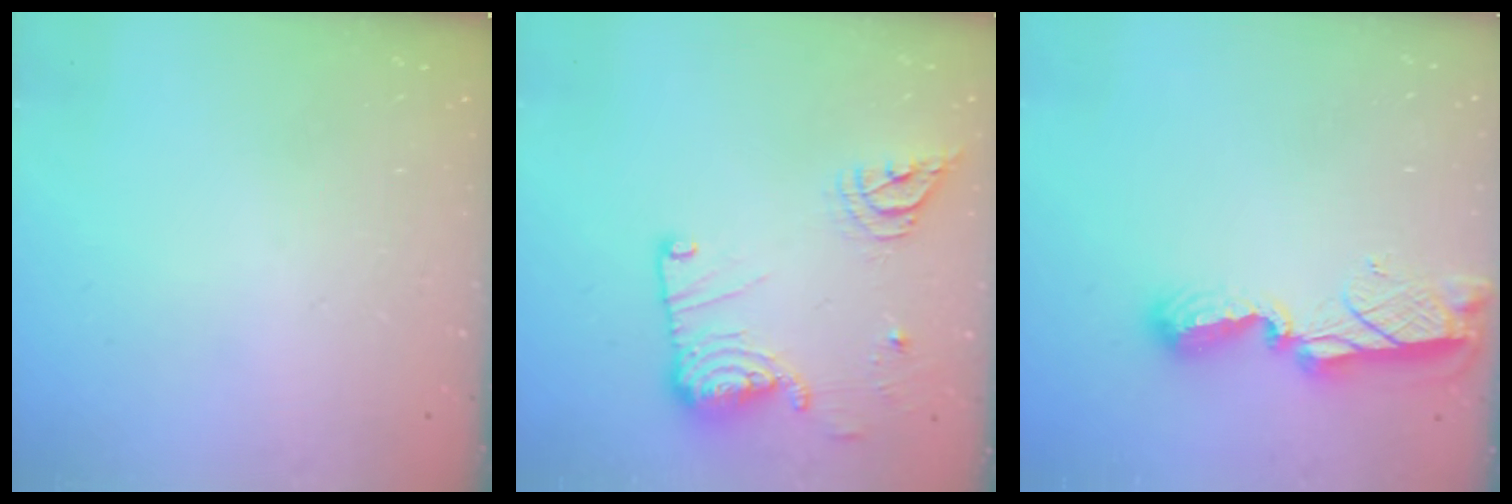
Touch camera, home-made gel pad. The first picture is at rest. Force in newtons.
{"total": 15.4, "press": 15.3, "slide": 1.5}
{"total": 8.5, "press": 8.4, "slide": 1.2}